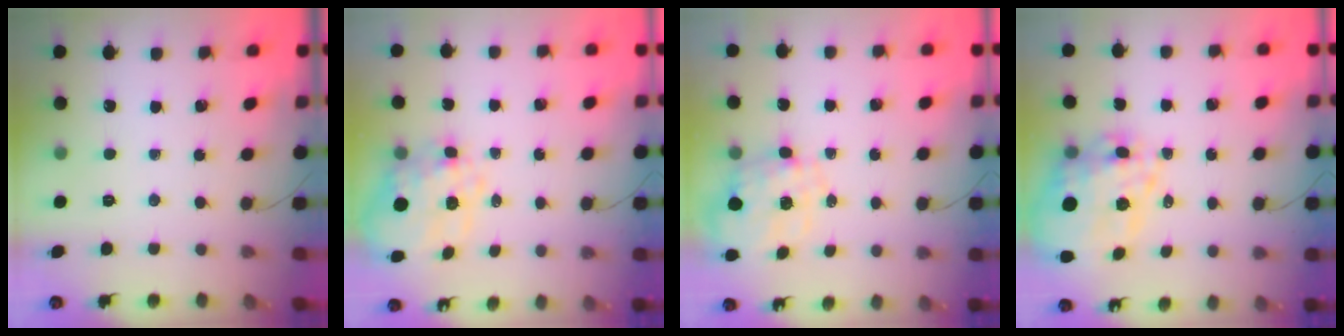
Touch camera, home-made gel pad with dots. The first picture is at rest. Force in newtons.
{"total": 12.9, "press": 12.7, "slide": 2.4}
{"total": 2.5, "press": 2.4, "slide": 0.8}
{"total": 15.9, "press": 15.1, "slide": 4.9}